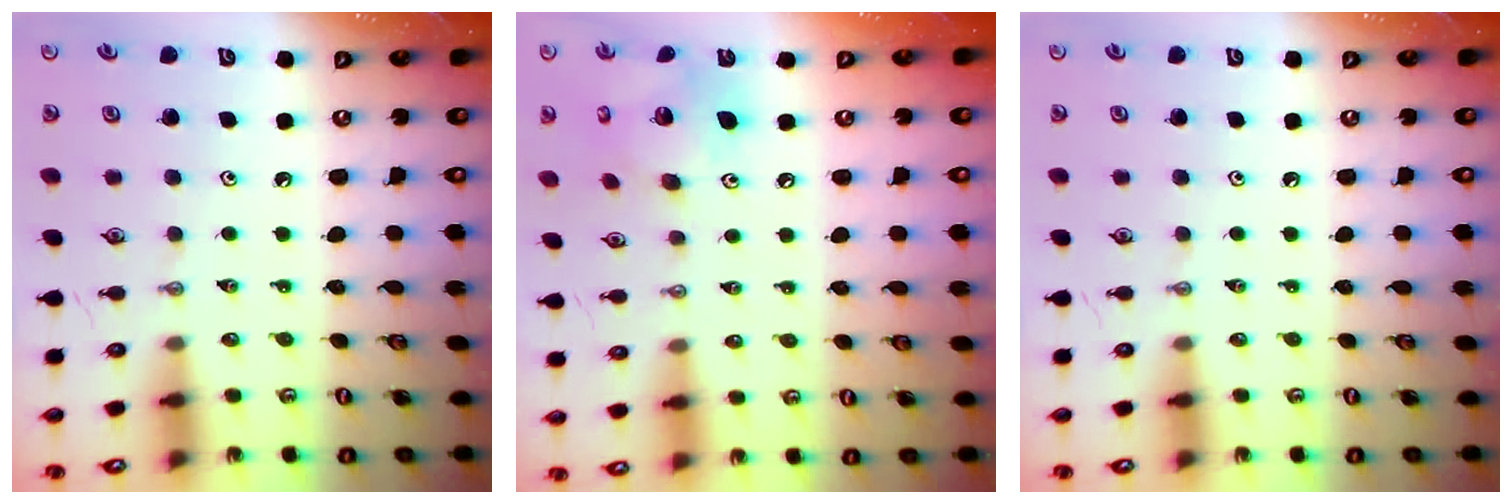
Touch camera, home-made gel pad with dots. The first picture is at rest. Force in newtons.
{"total": 13.4, "press": 13.3, "slide": 1.3}
{"total": 0.0}